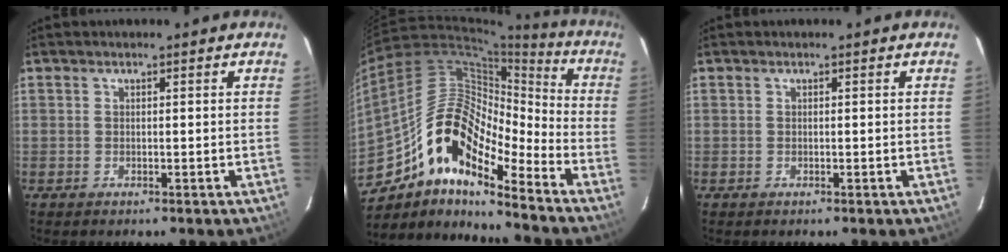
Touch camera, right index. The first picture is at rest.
{"total": 17.9, "force": [-11.5, 6.4, 12.0], "torque": [-0.204, 0.003, -0.228]}
{"total": 0.0}